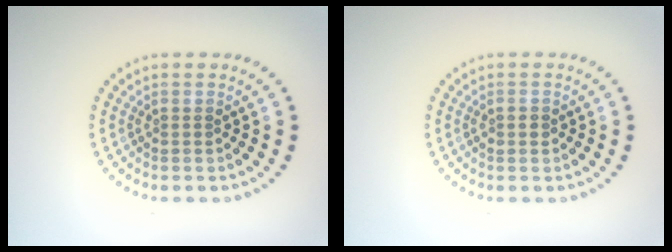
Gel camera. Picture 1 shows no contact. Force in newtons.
{"total": 1.3, "press": 1.3, "slide": 0.1}